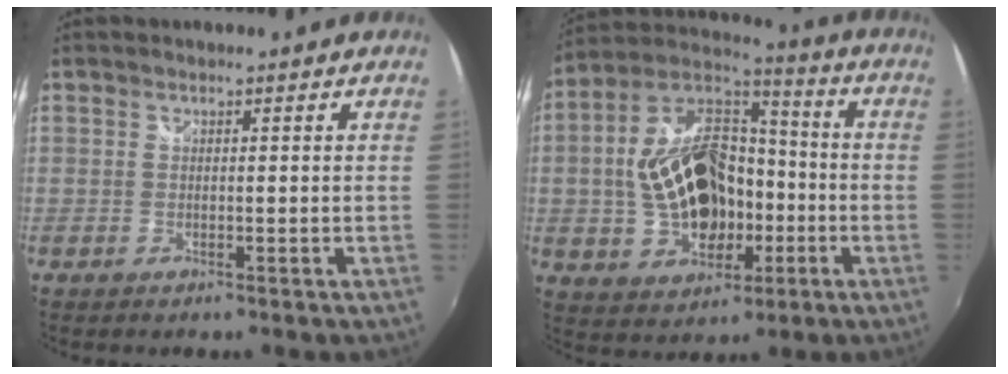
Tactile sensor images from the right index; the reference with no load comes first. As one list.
[{"total": 20.3, "force": [-3.1, 13.7, 14.7], "torque": [-0.306, 0.028, -0.038]}]